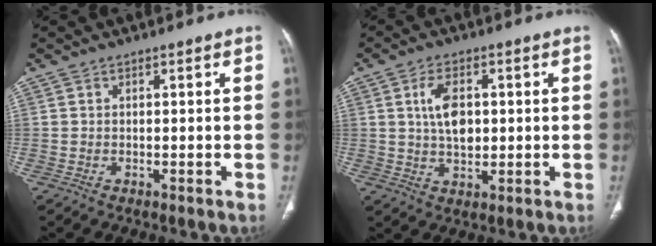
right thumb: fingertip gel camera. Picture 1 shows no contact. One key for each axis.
{"total": 6.8, "fx": 1.2, "fy": 4.1, "fz": 5.3, "tx": -0.086, "ty": -0.003, "tz": 0.021}